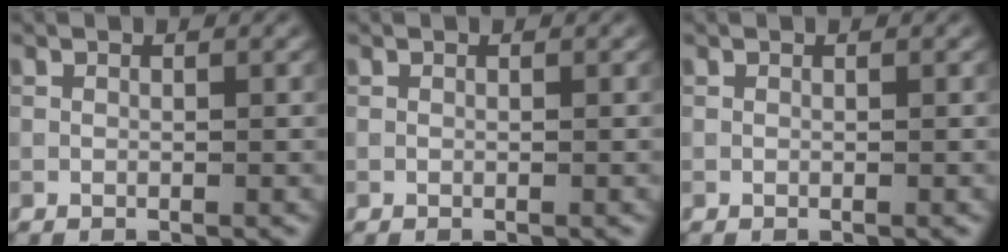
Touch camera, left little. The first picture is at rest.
{"total": 0.0}
{"total": 0.0}